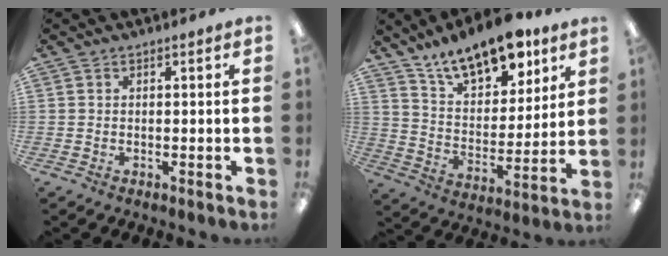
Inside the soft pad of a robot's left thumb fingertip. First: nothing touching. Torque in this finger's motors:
{"motor_torque": [1.78, 1.10, 1.76, -0.98, 0.15]}